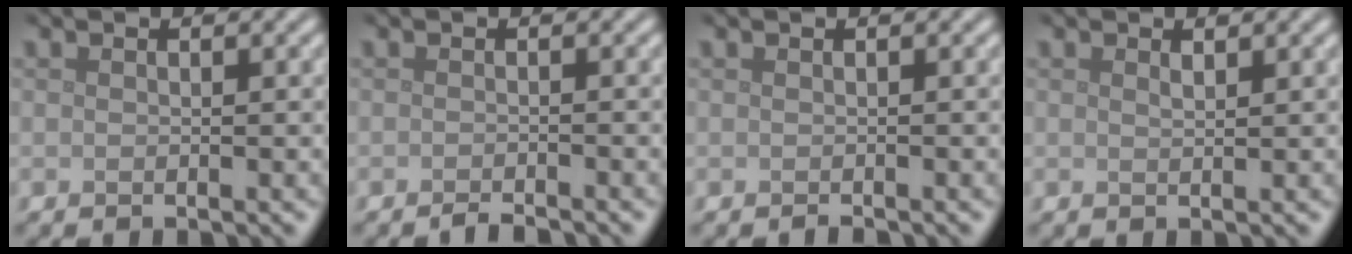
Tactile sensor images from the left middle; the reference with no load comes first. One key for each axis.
{"total": 1.0, "fx": -0.9, "fy": 0.1, "fz": 0.5, "tx": -0.006, "ty": 0.000, "tz": -0.019}
{"total": 0.0}
{"total": 0.7, "fx": 0.6, "fy": 0.2, "fz": 0.4, "tx": -0.006, "ty": -0.002, "tz": 0.011}